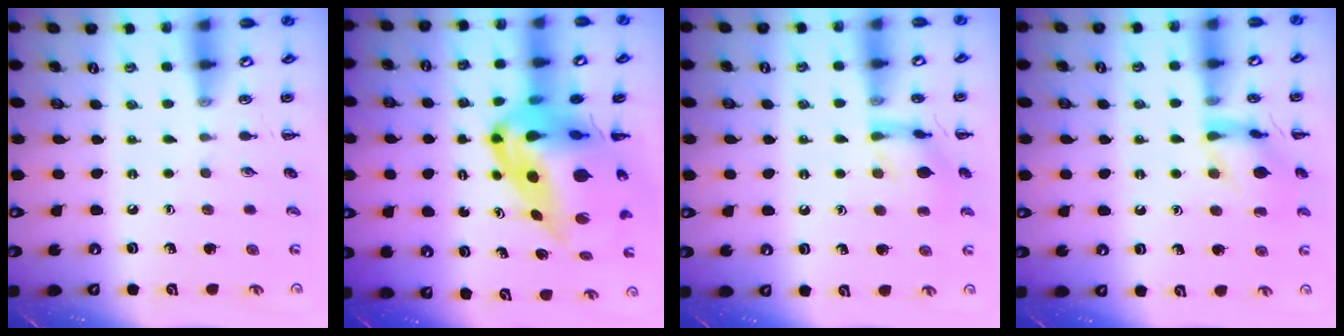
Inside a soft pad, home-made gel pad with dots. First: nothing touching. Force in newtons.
{"total": 16.9, "press": 16.1, "slide": 5.3}
{"total": 11.3, "press": 11.2, "slide": 0.9}
{"total": 13.2, "press": 13.2, "slide": 0.7}